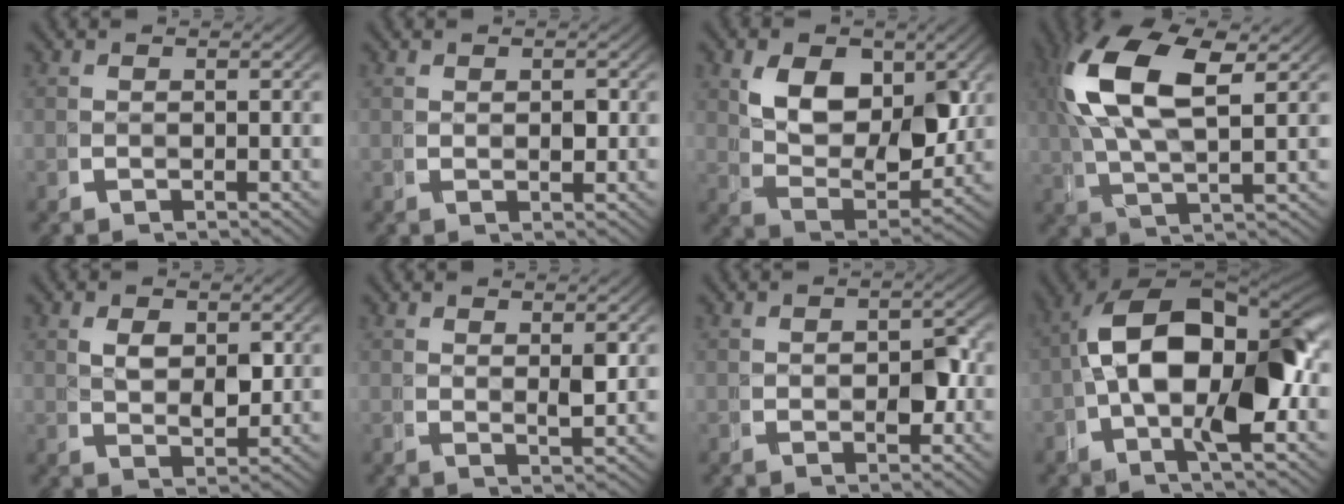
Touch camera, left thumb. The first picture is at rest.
{"total": 0.7, "force": [0.4, 0.4, 0.4], "torque": [-0.004, 0.004, 0.007]}
{"total": 8.0, "force": [1.8, 4.8, 6.2], "torque": [-0.112, -0.019, 0.042]}
{"total": 9.9, "force": [3.3, 4.5, 8.2], "torque": [-0.170, 0.010, 0.061]}
{"total": 2.5, "force": [1.2, 1.3, 1.7], "torque": [-0.020, -0.004, 0.030]}
{"total": 1.5, "force": [1.3, -0.1, 0.8], "torque": [-0.008, 0.005, 0.025]}
{"total": 2.3, "force": [-0.2, 1.6, 1.7], "torque": [-0.021, 0.003, -0.003]}
{"total": 15.2, "force": [0.7, 8.5, 12.6], "torque": [-0.215, -0.009, 0.003]}